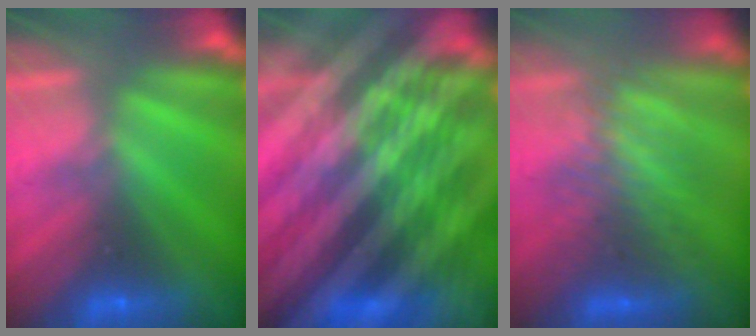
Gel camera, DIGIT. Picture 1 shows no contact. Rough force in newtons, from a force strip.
{"total": 6.6}
{"total": 2.9}